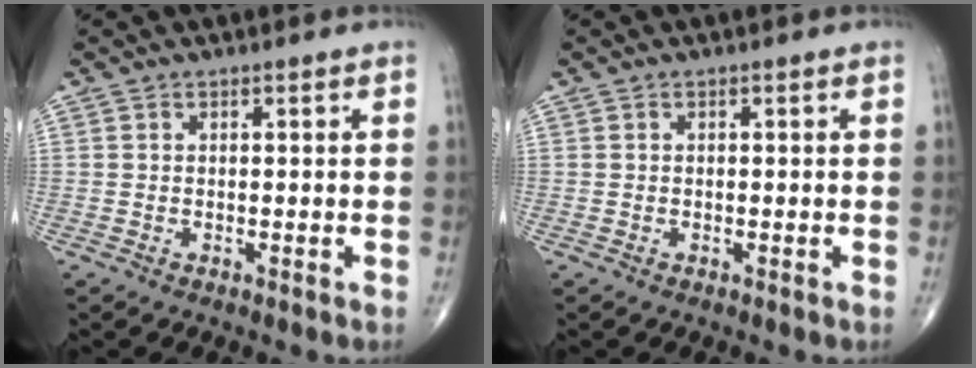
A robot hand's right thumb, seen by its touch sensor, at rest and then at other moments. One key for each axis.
{"total": 0.0}